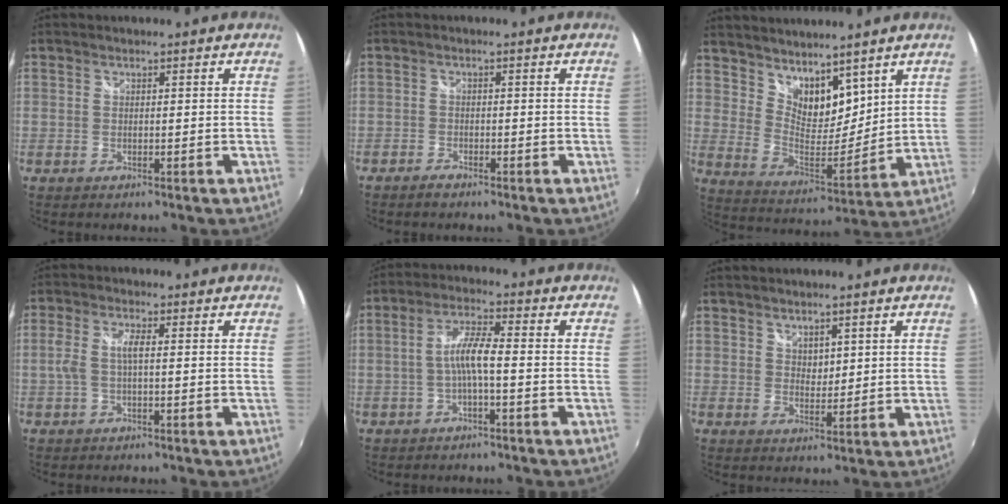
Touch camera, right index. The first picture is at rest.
{"total": 1.7, "force": [-1.6, 0.6, 0.4], "torque": [-0.018, -0.001, -0.034]}
{"total": 11.9, "force": [9.1, 5.7, 5.2], "torque": [-0.086, 0.001, 0.174]}
{"total": 3.8, "force": [-0.3, 0.8, 3.7], "torque": [-0.076, 0.003, -0.003]}
{"total": 5.2, "force": [-1.6, 0.5, 4.9], "torque": [-0.104, 0.010, -0.029]}
{"total": 2.4, "force": [1.7, 1.4, 0.8], "torque": [-0.007, 0.000, 0.031]}